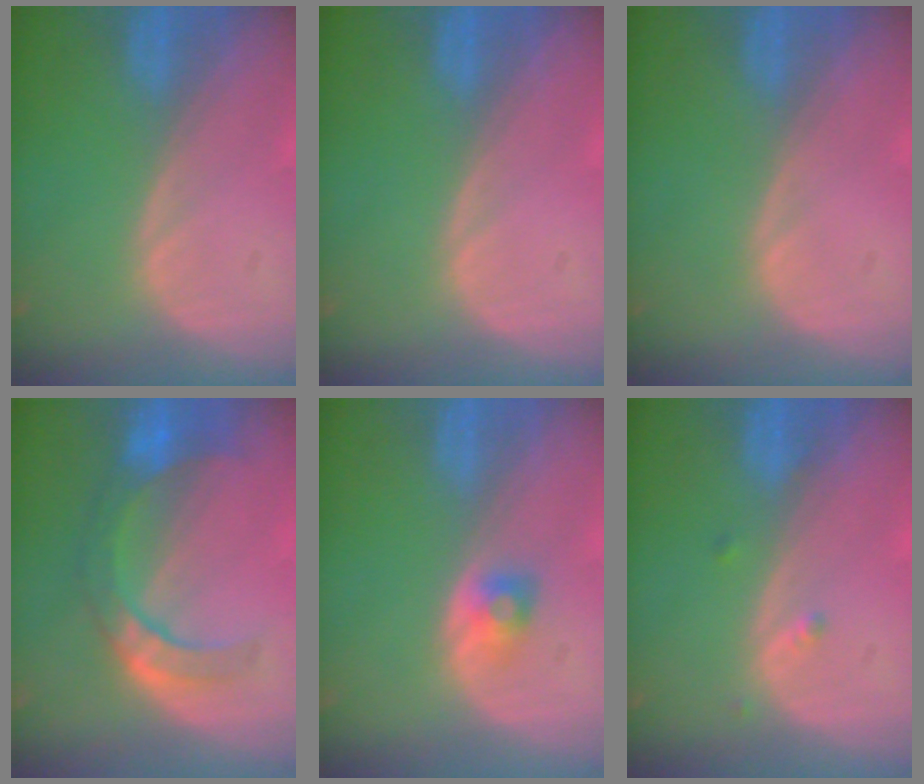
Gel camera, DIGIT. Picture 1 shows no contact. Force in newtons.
{"total": 0.0}
{"total": 0.0}
{"total": 7.7, "press": 7.3, "slide": 2.4}
{"total": 2.2, "press": 2.2, "slide": 0.3}
{"total": 1.3, "press": 1.1, "slide": 0.7}